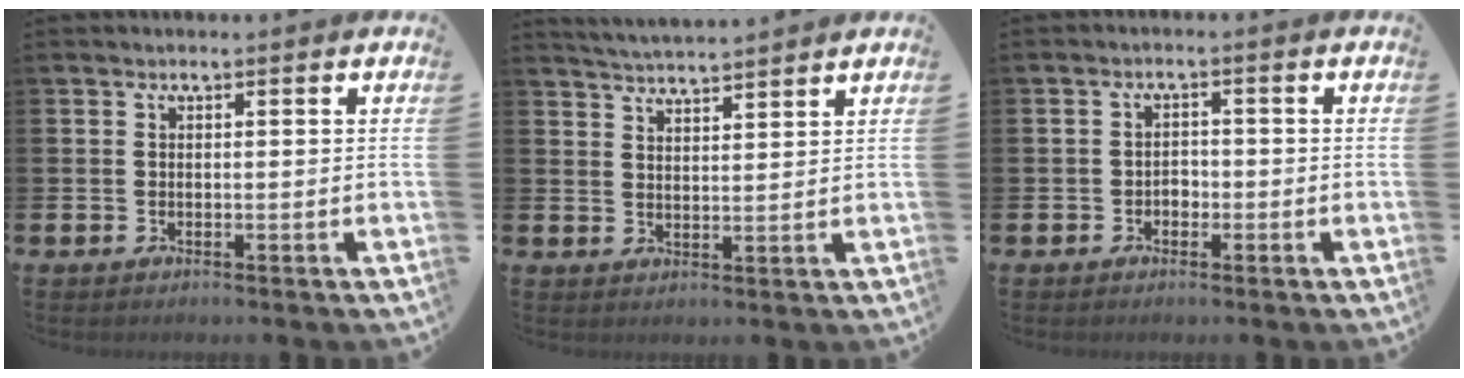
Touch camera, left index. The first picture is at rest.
{"total": 3.9, "force": [3.9, -0.3, 0.1], "torque": [-0.012, -0.022, 0.071]}
{"total": 1.5, "force": [-0.9, 1.2, 0.5], "torque": [-0.006, 0.000, -0.021]}